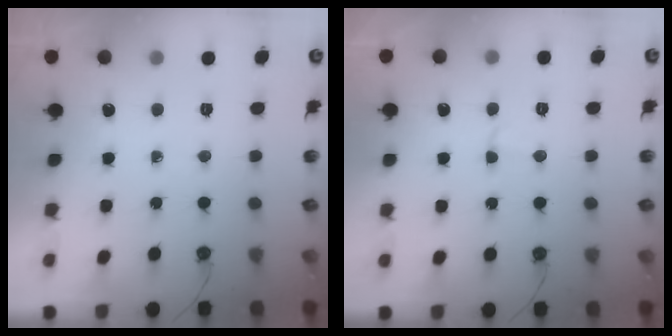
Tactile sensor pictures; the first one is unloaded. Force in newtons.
{"total": 2.5, "press": 2.5, "slide": 0.4}